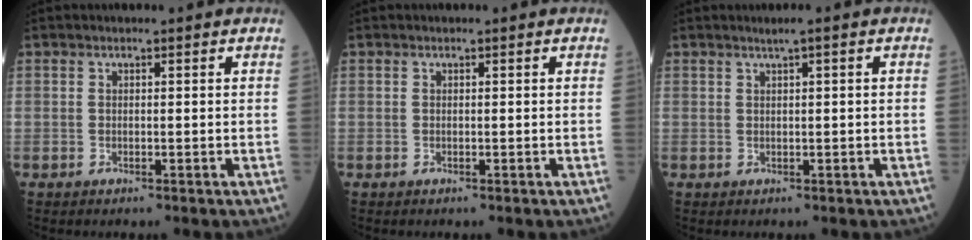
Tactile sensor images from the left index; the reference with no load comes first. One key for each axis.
{"total": 0.0}
{"total": 1.1, "fx": 0.6, "fy": -0.3, "fz": 0.9, "tx": -0.019, "ty": 0.000, "tz": 0.016}